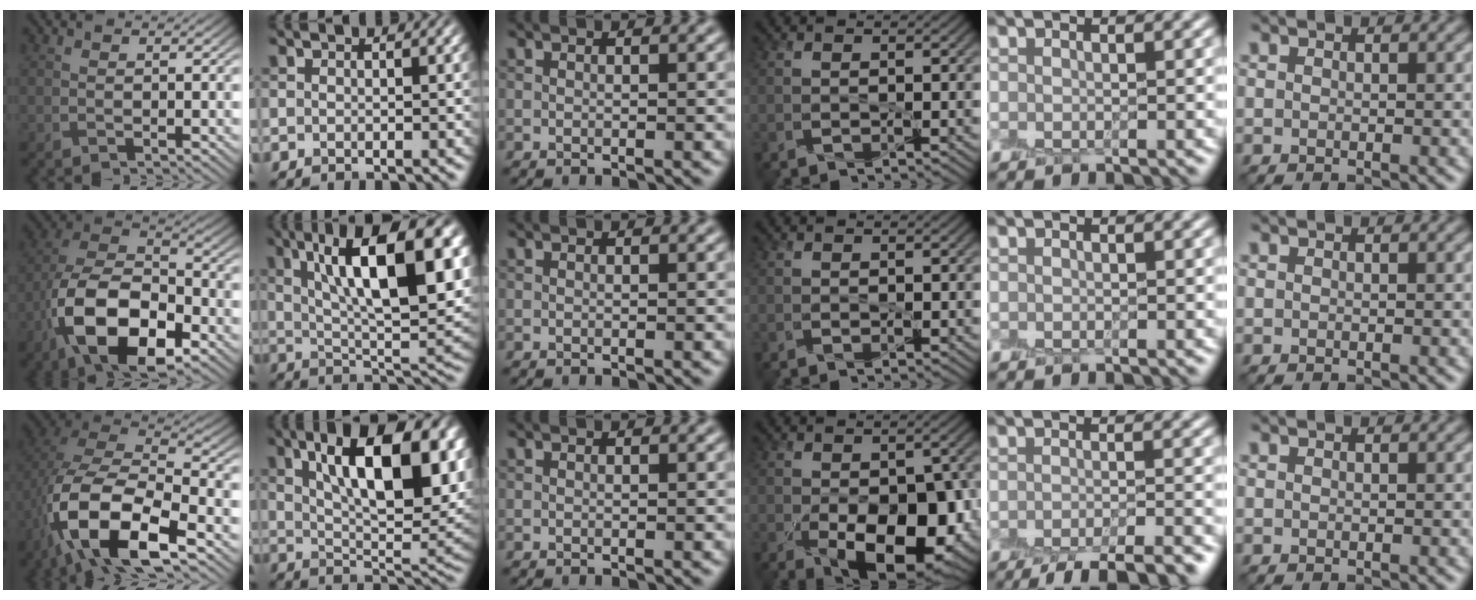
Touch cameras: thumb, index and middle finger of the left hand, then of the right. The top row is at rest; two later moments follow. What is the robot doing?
{"motion": "peel", "object": "shipping label"}